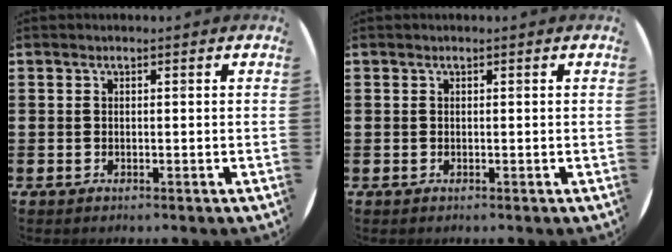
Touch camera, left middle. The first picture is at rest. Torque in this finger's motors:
{"motor_torque": [0.07, -0.04, -0.03, 0.01]}